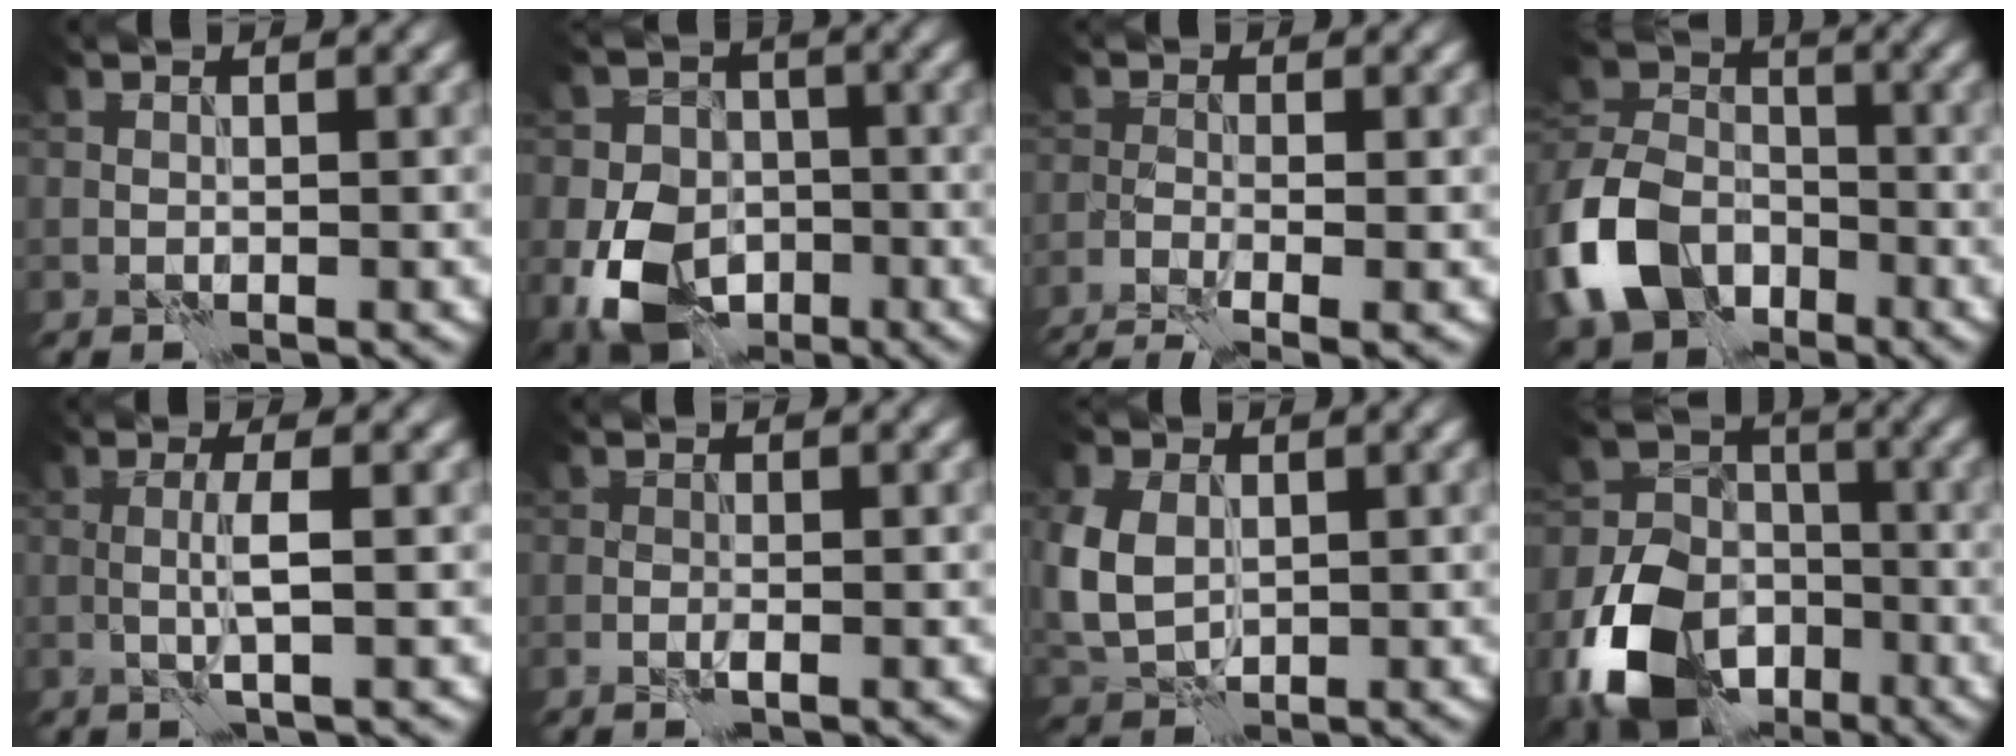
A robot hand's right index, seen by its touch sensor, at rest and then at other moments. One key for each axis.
{"total": 8.5, "fx": -2.9, "fy": 6.4, "fz": 4.8, "tx": -0.095, "ty": -0.012, "tz": -0.062}
{"total": 4.7, "fx": -3.3, "fy": 1.1, "fz": 3.1, "tx": -0.048, "ty": -0.013, "tz": -0.062}
{"total": 10.1, "fx": -4.7, "fy": 7.2, "fz": 5.2, "tx": -0.116, "ty": -0.005, "tz": -0.106}
{"total": 2.3, "fx": 0.0, "fy": 0.2, "fz": 2.3, "tx": -0.048, "ty": -0.002, "tz": -0.003}
{"total": 0.8, "fx": -0.4, "fy": 0.2, "fz": 0.7, "tx": -0.015, "ty": 0.000, "tz": -0.009}
{"total": 6.0, "fx": 0.6, "fy": 4.5, "fz": 3.9, "tx": -0.117, "ty": -0.001, "tz": 0.019}
{"total": 11.8, "fx": -5.5, "fy": 8.2, "fz": 6.4, "tx": -0.142, "ty": -0.022, "tz": -0.106}